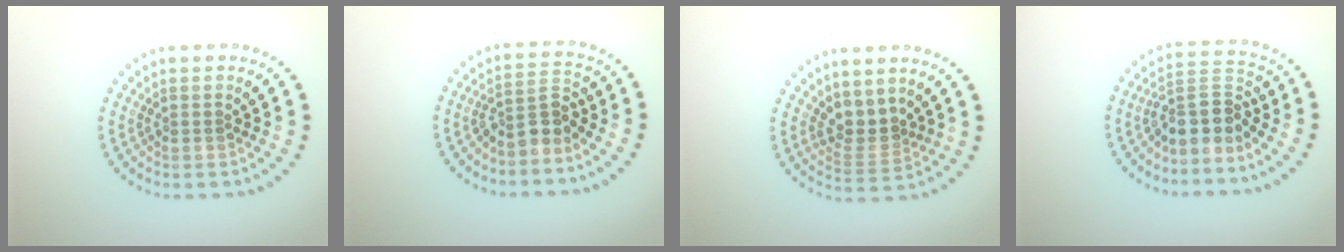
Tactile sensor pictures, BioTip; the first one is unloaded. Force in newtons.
{"total": 2.7, "press": 1.9, "slide": 1.9}
{"total": 2.8, "press": 2.0, "slide": 1.9}
{"total": 3.8, "press": 2.9, "slide": 2.4}